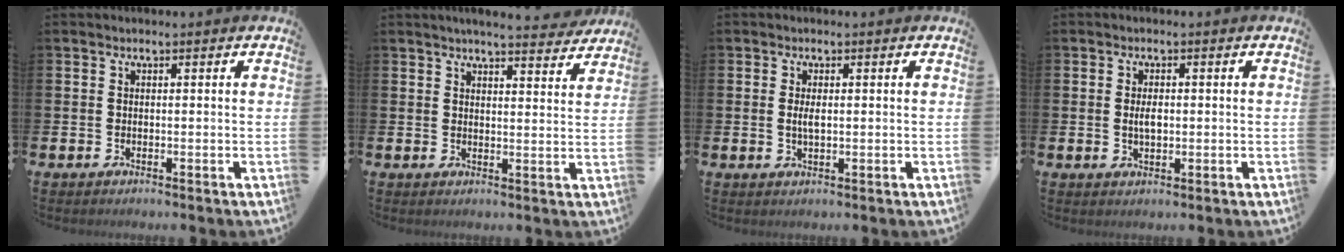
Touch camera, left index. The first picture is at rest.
{"total": 4.9, "force": [4.8, 0.0, 1.2], "torque": [-0.022, -0.028, 0.082]}
{"total": 1.9, "force": [0.1, 0.7, 1.7], "torque": [-0.035, 0.004, 0.000]}
{"total": 2.2, "force": [0.0, 1.1, 1.9], "torque": [-0.031, 0.002, -0.004]}